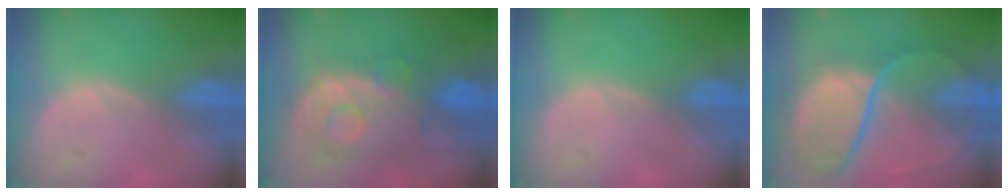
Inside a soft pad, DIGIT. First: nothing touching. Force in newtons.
{"total": 11.2, "press": 9.7, "slide": 5.5}
{"total": 0.0}
{"total": 11.7, "press": 9.7, "slide": 6.5}